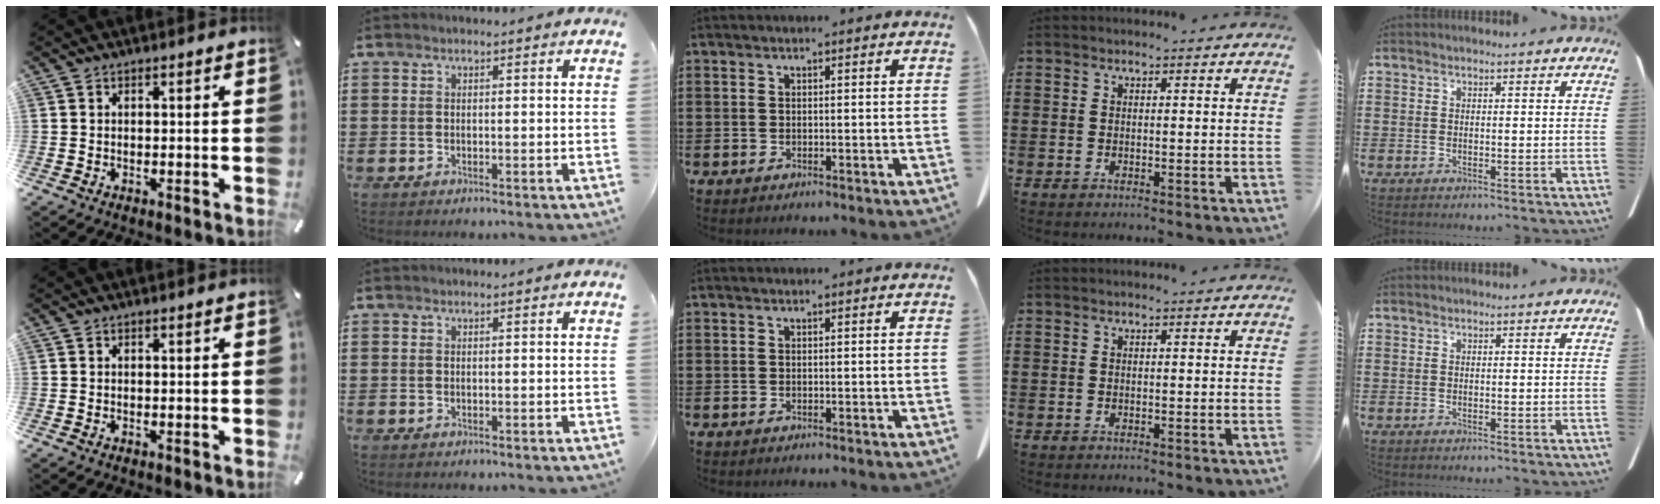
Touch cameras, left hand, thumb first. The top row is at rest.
{}